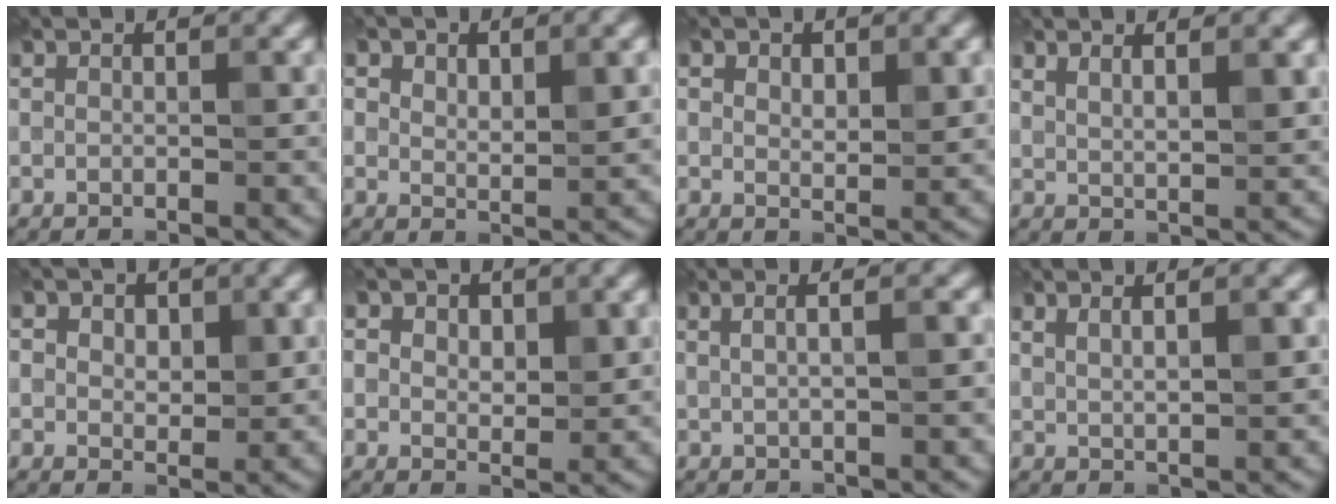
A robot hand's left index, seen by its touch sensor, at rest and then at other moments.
{"total": 4.7, "force": [1.8, 2.5, 3.5], "torque": [-0.056, -0.004, 0.029]}
{"total": 3.3, "force": [1.3, 1.8, 2.5], "torque": [-0.034, -0.004, 0.022]}
{"total": 3.2, "force": [1.9, 0.9, 2.4], "torque": [-0.026, -0.003, 0.031]}
{"total": 5.3, "force": [2.2, 3.5, 3.2], "torque": [-0.039, 0.016, 0.007]}
{"total": 4.8, "force": [2.0, 3.1, 3.0], "torque": [-0.034, 0.008, 0.012]}
{"total": 5.8, "force": [1.8, 2.7, 4.8], "torque": [-0.035, 0.032, -0.005]}
{"total": 3.7, "force": [1.3, 1.1, 3.3], "torque": [-0.049, 0.004, 0.022]}